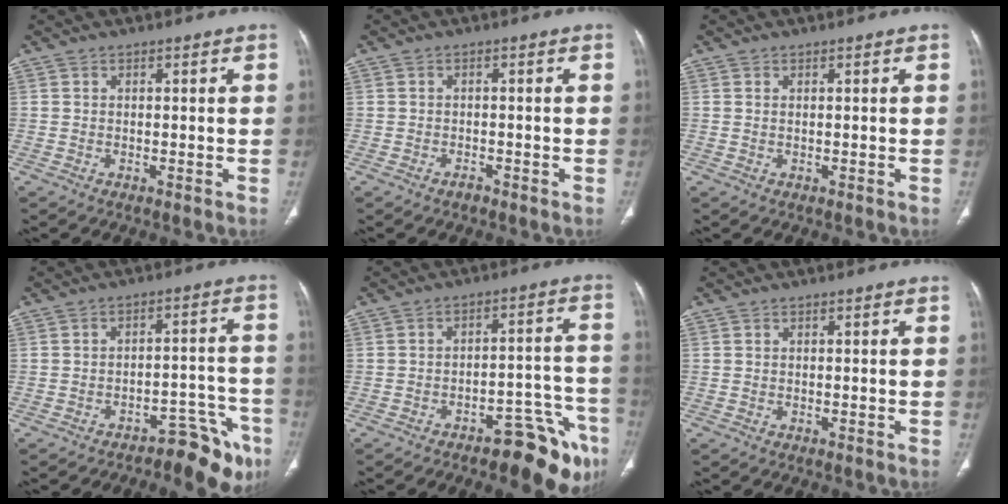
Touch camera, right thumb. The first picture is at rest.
{"total": 1.1, "force": [-0.8, 0.6, 0.3], "torque": [-0.006, 0.004, -0.014]}
{"total": 0.0}
{"total": 10.8, "force": [-8.0, 4.5, 5.6], "torque": [-0.031, 0.083, -0.111]}
{"total": 14.3, "force": [-9.2, 5.2, 9.7], "torque": [-0.065, 0.075, -0.121]}
{"total": 0.0}